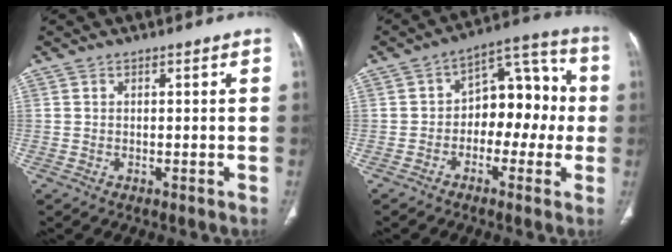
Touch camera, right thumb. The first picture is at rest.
{"total": 12.4, "force": [-1.1, 8.1, 9.3], "torque": [-0.082, 0.051, -0.029]}